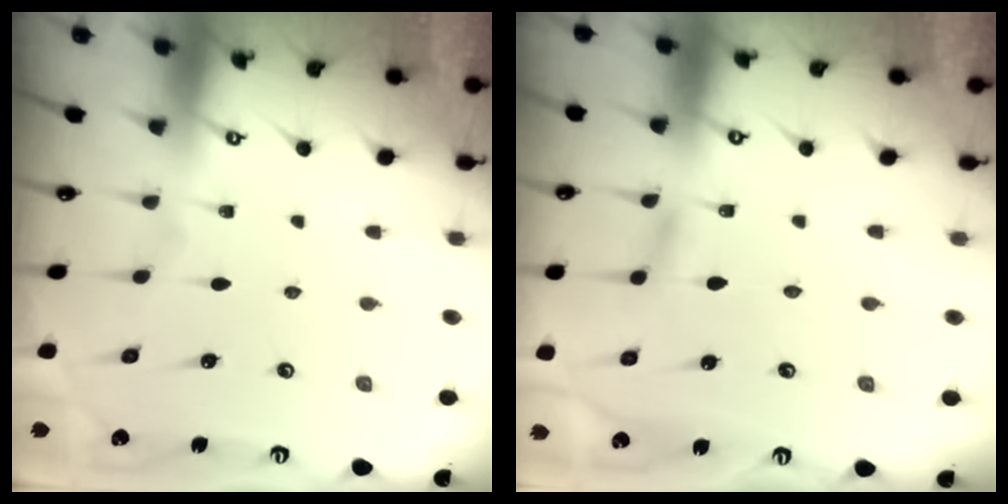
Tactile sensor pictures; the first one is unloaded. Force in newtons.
{"total": 2.9, "press": 2.9, "slide": 0.4}